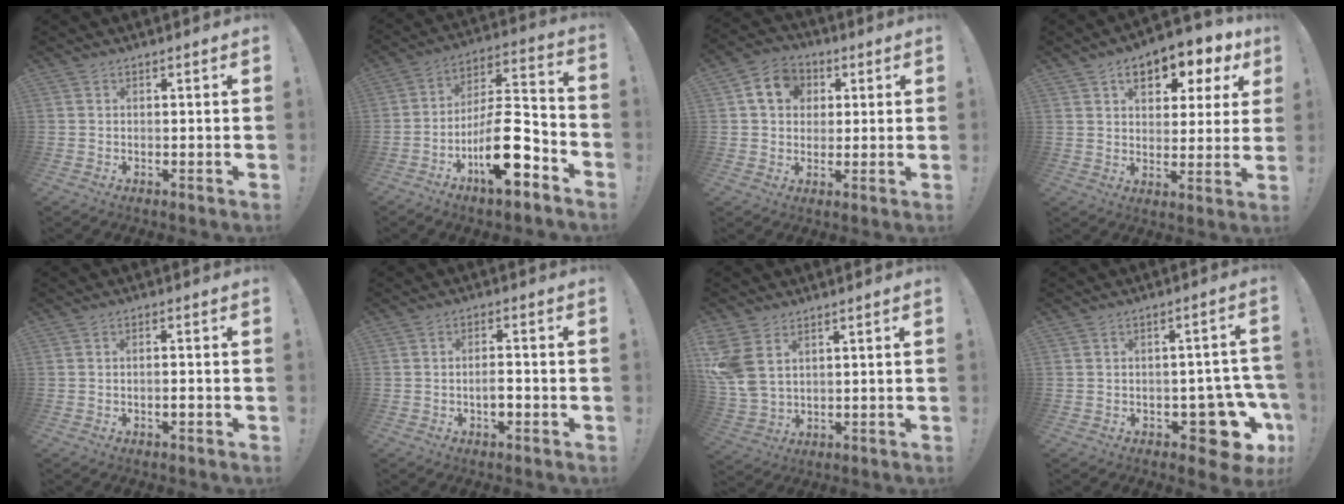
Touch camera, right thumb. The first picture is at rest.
{"total": 18.5, "force": [-8.4, 7.0, 15.0], "torque": [-0.254, 0.051, -0.130]}
{"total": 10.1, "force": [3.1, 8.5, 4.4], "torque": [-0.067, 0.001, 0.063]}
{"total": 9.9, "force": [4.8, 5.6, 6.7], "torque": [-0.089, -0.026, 0.080]}
{"total": 2.0, "force": [-1.0, 0.5, 1.7], "torque": [-0.033, 0.006, -0.015]}
{"total": 3.8, "force": [-1.3, 1.6, 3.2], "torque": [-0.053, 0.005, -0.022]}
{"total": 8.7, "force": [3.9, 5.6, 5.4], "torque": [-0.121, -0.013, 0.081]}
{"total": 12.1, "force": [-5.1, 6.3, 9.0], "torque": [-0.093, 0.036, -0.071]}